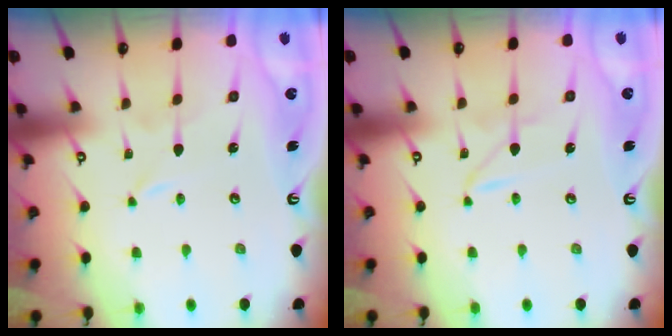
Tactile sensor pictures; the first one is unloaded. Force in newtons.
{"total": 1.6, "press": 1.6, "slide": 0.1}